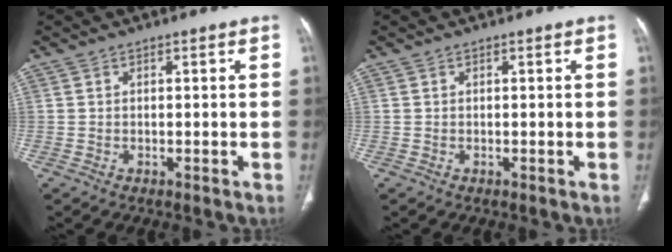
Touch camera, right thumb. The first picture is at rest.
{"total": 0.0}